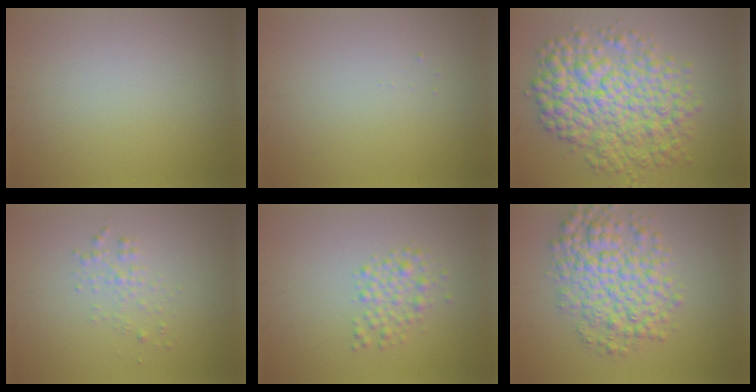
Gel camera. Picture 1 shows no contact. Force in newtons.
{"total": 0.0}
{"total": 8.8, "press": 8.8, "slide": 0.1}
{"total": 1.4, "press": 1.4, "slide": 0.0}
{"total": 2.2, "press": 2.2, "slide": 0.1}
{"total": 6.5, "press": 6.5, "slide": 0.1}